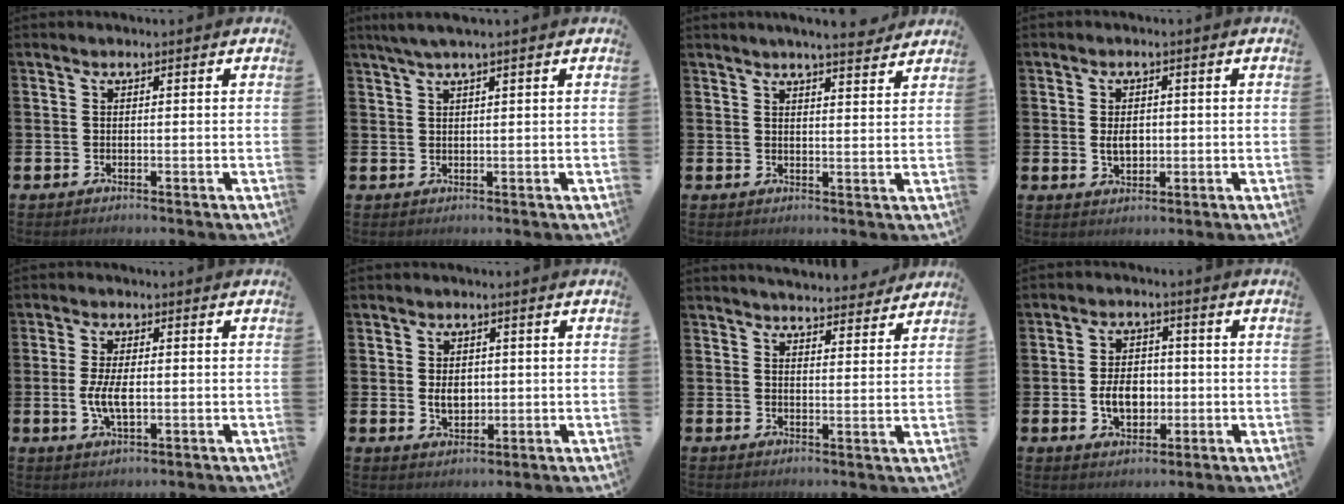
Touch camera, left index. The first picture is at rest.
{"total": 2.4, "force": [1.8, -0.1, 1.6], "torque": [-0.037, 0.004, 0.033]}
{"total": 5.0, "force": [4.8, -0.1, 1.3], "torque": [-0.024, -0.024, 0.083]}
{"total": 2.8, "force": [0.1, 1.9, 2.1], "torque": [-0.021, 0.000, -0.004]}
{"total": 4.7, "force": [-0.3, 2.1, 4.2], "torque": [-0.079, 0.000, -0.008]}
{"total": 3.2, "force": [0.2, 2.3, 2.3], "torque": [-0.027, 0.002, -0.003]}
{"total": 4.8, "force": [4.8, 0.5, 0.1], "torque": [-0.003, -0.033, 0.085]}
{"total": 5.2, "force": [-0.7, 3.6, 3.6], "torque": [-0.051, 0.002, -0.019]}